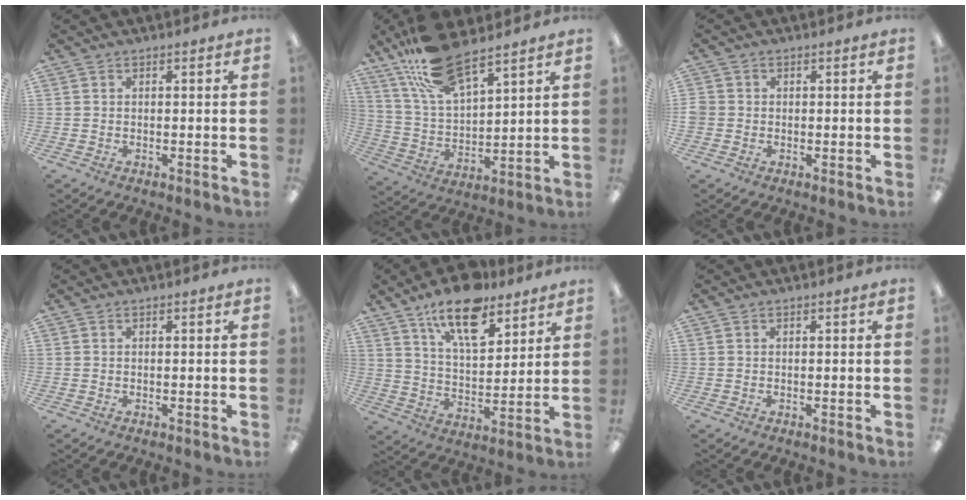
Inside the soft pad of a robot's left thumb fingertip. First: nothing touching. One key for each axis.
{"total": 16.8, "fx": 12.5, "fy": 5.8, "fz": 9.6, "tx": -0.200, "ty": -0.049, "tz": 0.223}
{"total": 1.7, "fx": -0.1, "fy": 1.6, "fz": 0.6, "tx": -0.009, "ty": 0.005, "tz": -0.003}
{"total": 0.0}
{"total": 15.2, "fx": 10.8, "fy": 6.4, "fz": 8.7, "tx": -0.138, "ty": -0.053, "tz": 0.186}
{"total": 0.0}